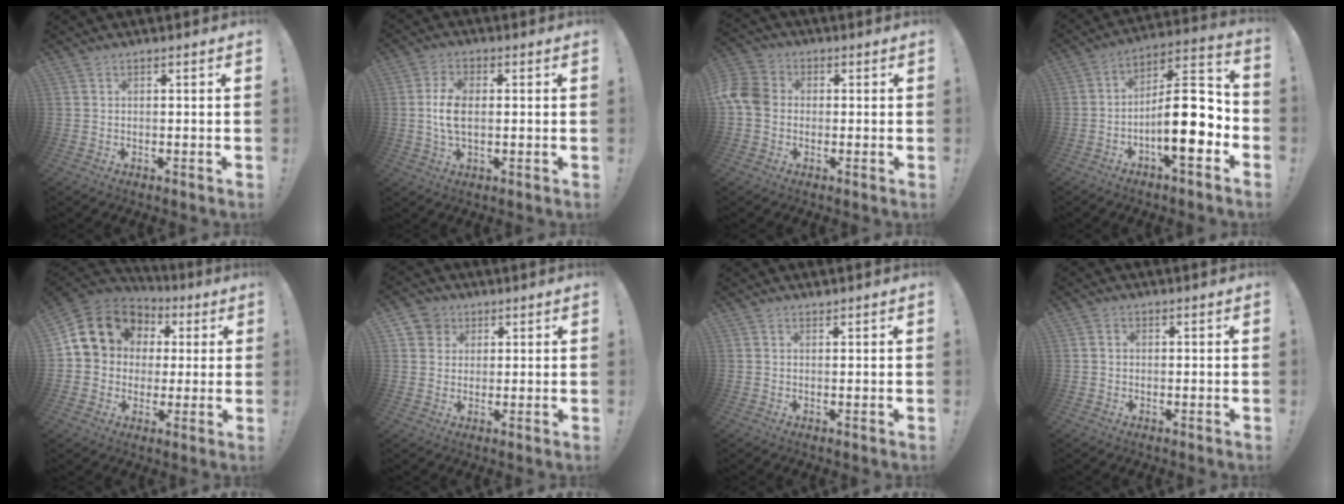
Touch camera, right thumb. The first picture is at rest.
{"total": 7.6, "force": [0.2, 4.3, 6.2], "torque": [-0.118, 0.000, 0.002]}
{"total": 9.0, "force": [-0.3, 7.3, 5.3], "torque": [-0.114, 0.018, -0.003]}
{"total": 17.4, "force": [-4.0, 5.4, 16.0], "torque": [-0.257, 0.016, -0.065]}
{"total": 14.4, "force": [4.5, 12.2, 6.2], "torque": [-0.092, -0.012, 0.103]}
{"total": 5.2, "force": [2.3, 4.5, 1.1], "torque": [-0.026, -0.006, 0.046]}
{"total": 0.8, "force": [0.8, -0.2, 0.0], "torque": [0.009, -0.005, 0.014]}
{"total": 1.2, "force": [-0.2, 1.0, 0.5], "torque": [-0.011, 0.005, -0.003]}